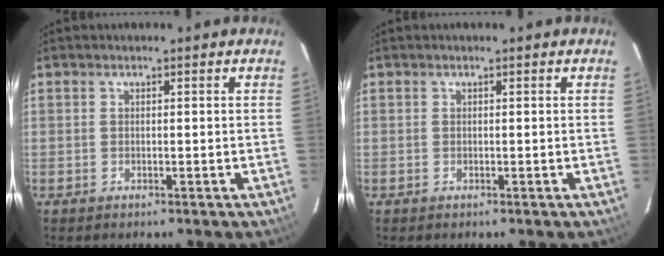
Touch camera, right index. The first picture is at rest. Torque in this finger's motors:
{"motor_torque": [0.00, 0.00, 0.00, 0.00]}